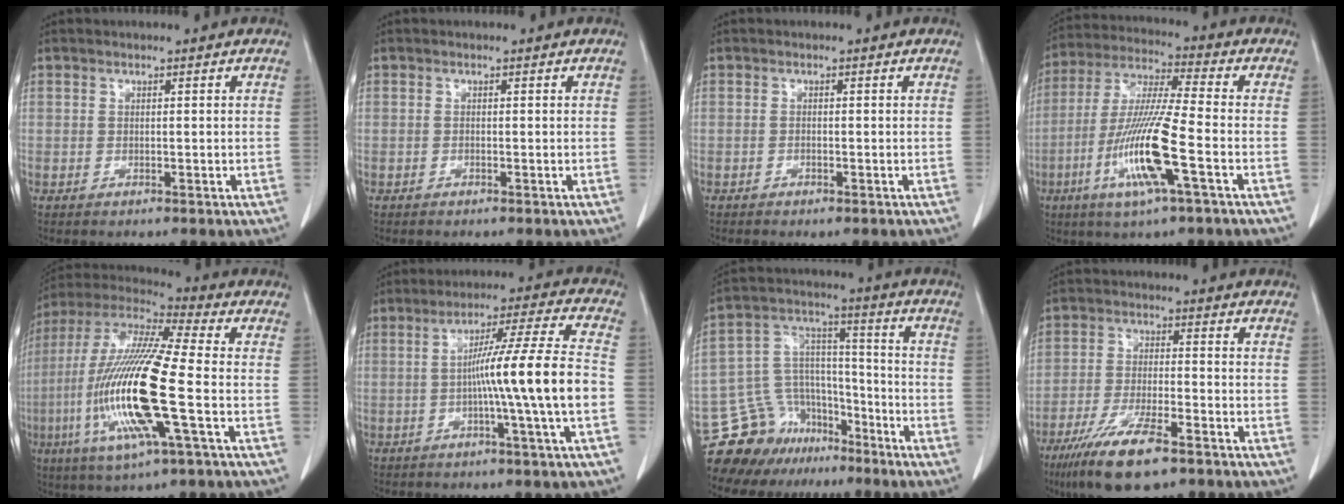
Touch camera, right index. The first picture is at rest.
{"total": 0.0}
{"total": 1.1, "force": [-0.8, 0.4, 0.7], "torque": [-0.010, -0.001, -0.010]}
{"total": 13.9, "force": [-4.7, 0.3, 13.1], "torque": [-0.268, -0.013, -0.094]}
{"total": 20.0, "force": [-4.3, 1.7, 19.5], "torque": [-0.416, -0.017, -0.085]}
{"total": 12.6, "force": [-2.3, -2.1, 12.3], "torque": [-0.199, 0.007, -0.039]}
{"total": 14.3, "force": [-11.5, 8.2, 2.4], "torque": [-0.051, 0.077, -0.196]}
{"total": 11.5, "force": [-7.6, 2.2, 8.4], "torque": [-0.157, -0.022, -0.131]}